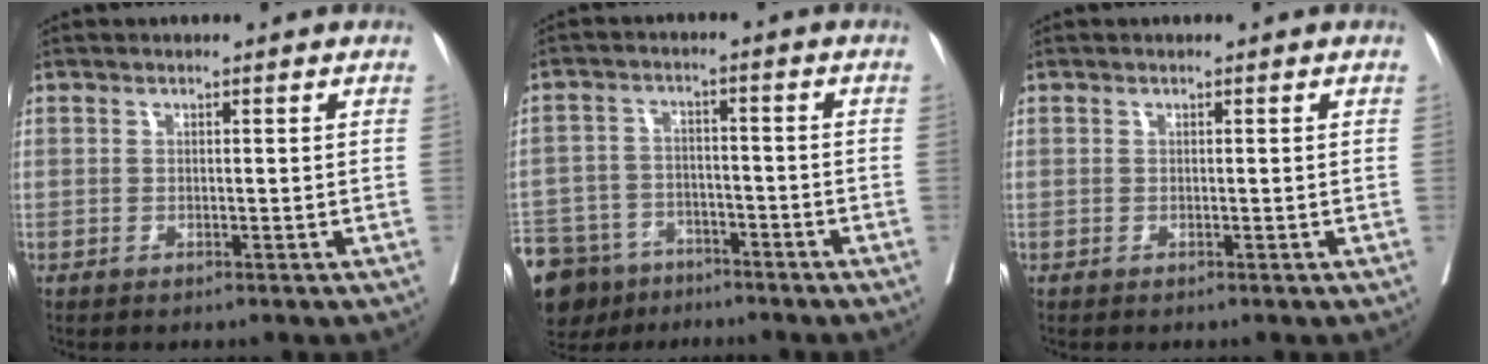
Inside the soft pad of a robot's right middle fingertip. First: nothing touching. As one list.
[{"total": 14.1, "force": [-10.4, 8.4, 4.4], "torque": [-0.110, 0.003, -0.160]}, {"total": 0.0}]